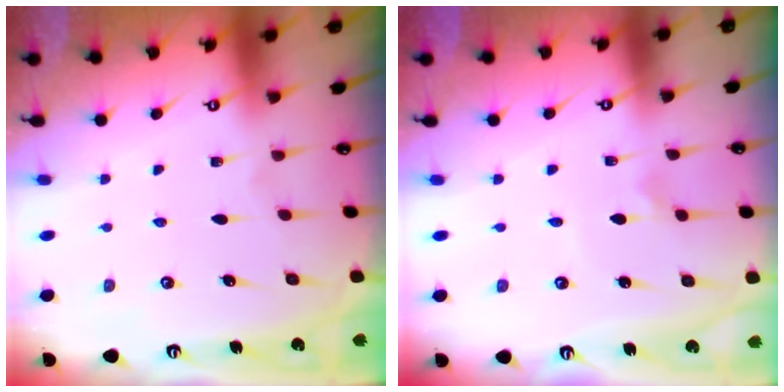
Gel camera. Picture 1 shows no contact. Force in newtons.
{"total": 1.3, "press": 1.3, "slide": 0.3}